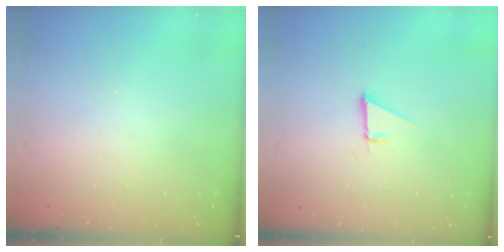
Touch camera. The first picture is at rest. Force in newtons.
{"total": 1.9, "press": 1.9, "slide": 0.0}